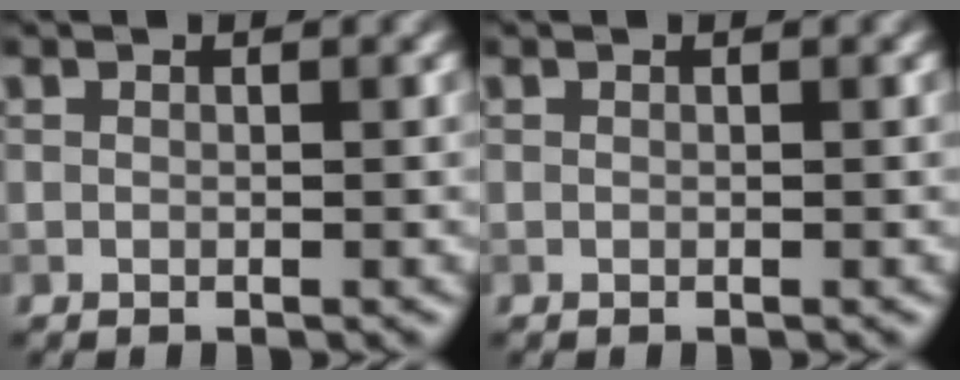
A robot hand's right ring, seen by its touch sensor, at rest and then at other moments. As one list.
[{"total": 0.0}]